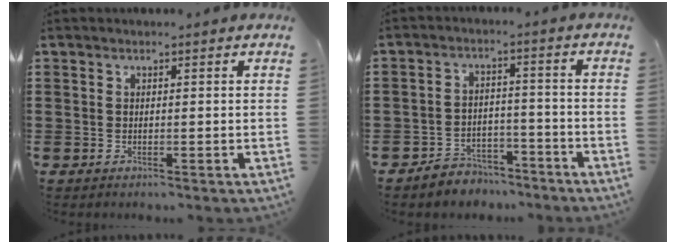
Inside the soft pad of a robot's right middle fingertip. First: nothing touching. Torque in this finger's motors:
{"motor_torque": [1.13, -0.34, 0.11, 0.07]}